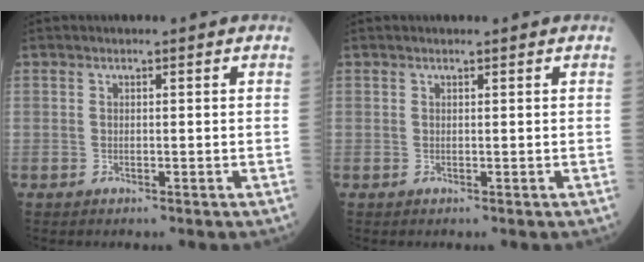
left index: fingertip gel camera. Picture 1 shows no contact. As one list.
[{"total": 0.9, "force": [0.8, 0.2, 0.4], "torque": [-0.009, 0.008, 0.013]}]